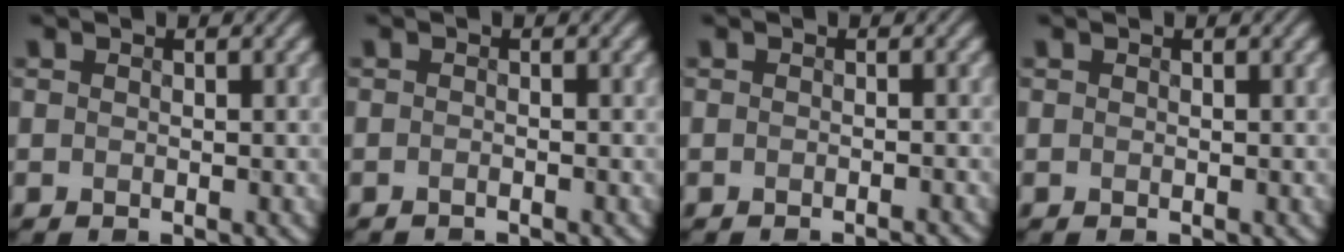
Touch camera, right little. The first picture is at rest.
{"total": 0.8, "force": [-0.8, -0.1, 0.1], "torque": [-0.005, -0.001, -0.014]}
{"total": 1.2, "force": [-1.2, 0.0, 0.2], "torque": [0.001, 0.001, -0.014]}
{"total": 0.0}